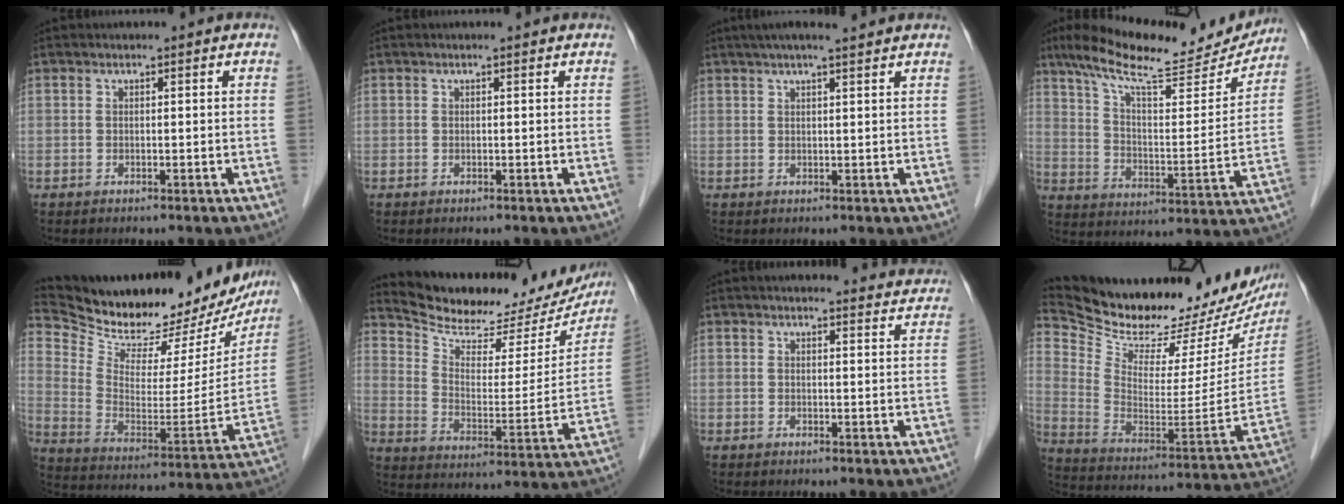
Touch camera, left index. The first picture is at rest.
{"total": 0.8, "force": [0.7, 0.1, 0.2], "torque": [-0.011, 0.006, 0.008]}
{"total": 7.4, "force": [6.3, 0.2, 4.0], "torque": [-0.058, 0.026, 0.084]}
{"total": 20.0, "force": [17.4, 3.4, 9.3], "torque": [-0.152, -0.001, 0.258]}
{"total": 27.5, "force": [24.4, 7.2, 10.4], "torque": [-0.174, -0.056, 0.341]}
{"total": 21.2, "force": [19.7, 5.6, 5.5], "torque": [-0.074, -0.039, 0.266]}
{"total": 10.8, "force": [10.5, 1.7, 2.0], "torque": [0.003, 0.000, 0.099]}
{"total": 28.6, "force": [24.3, 7.1, 13.2], "torque": [-0.228, -0.058, 0.350]}